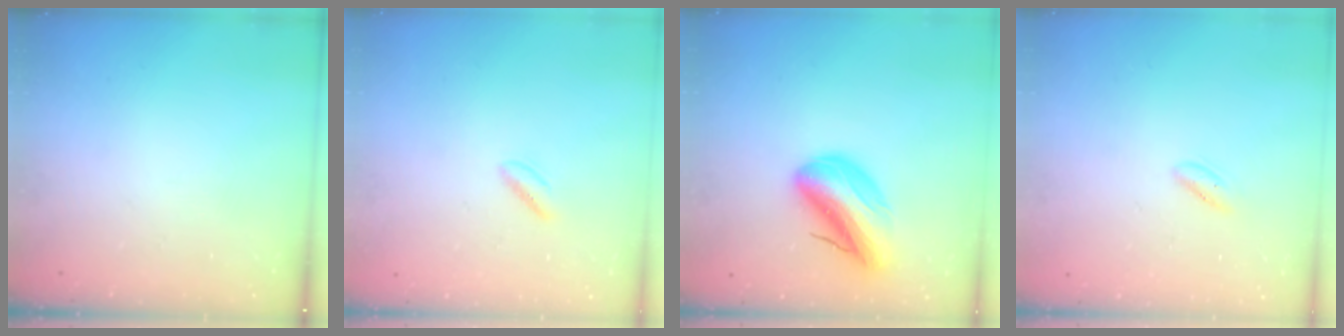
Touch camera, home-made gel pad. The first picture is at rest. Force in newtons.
{"total": 1.6, "press": 1.2, "slide": 1.0}
{"total": 14.2, "press": 13.7, "slide": 3.6}
{"total": 2.1, "press": 2.0, "slide": 0.7}